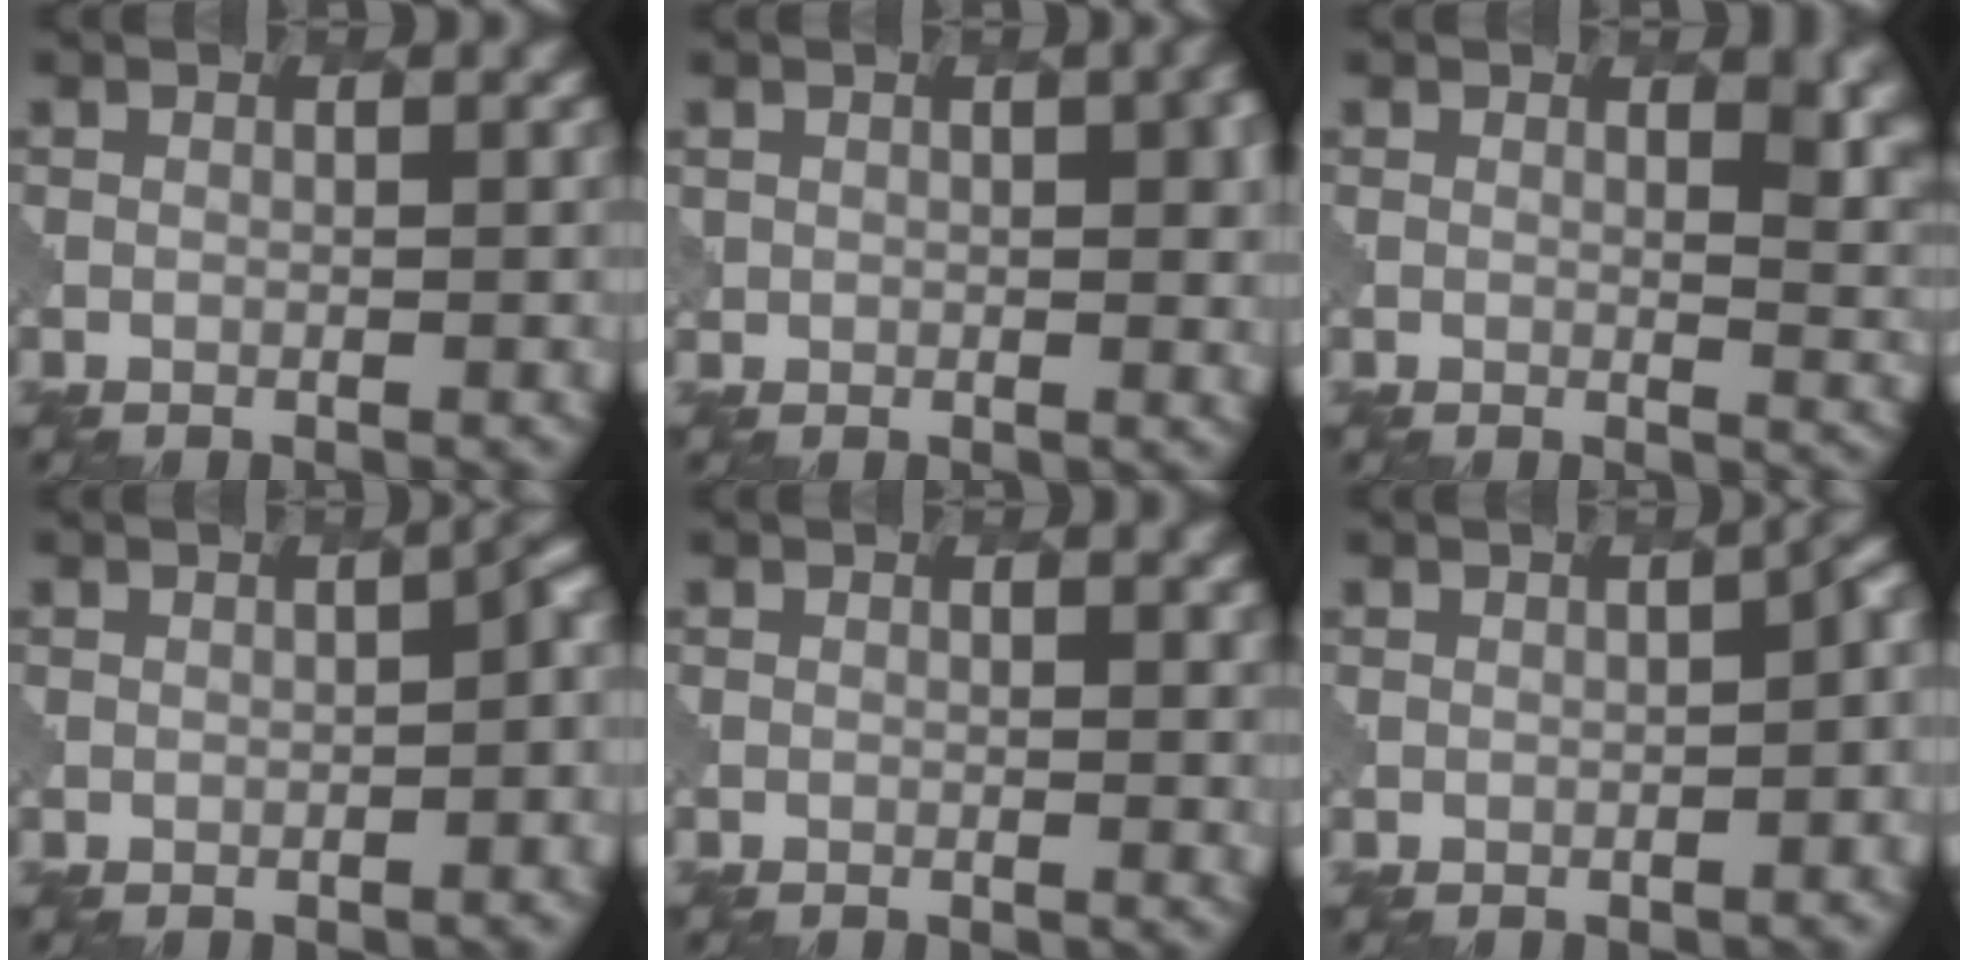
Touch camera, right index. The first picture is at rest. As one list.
[{"total": 4.0, "force": [1.1, 2.5, 2.9], "torque": [-0.038, -0.002, 0.023]}, {"total": 5.1, "force": [2.3, 2.6, 3.8], "torque": [-0.024, -0.006, 0.034]}, {"total": 2.9, "force": [-0.5, 2.0, 2.0], "torque": [-0.013, 0.002, -0.010]}, {"total": 0.9, "force": [0.5, 0.4, 0.7], "torque": [-0.005, -0.004, 0.007]}, {"total": 3.6, "force": [-0.6, 2.2, 2.8], "torque": [-0.023, 0.003, -0.008]}]